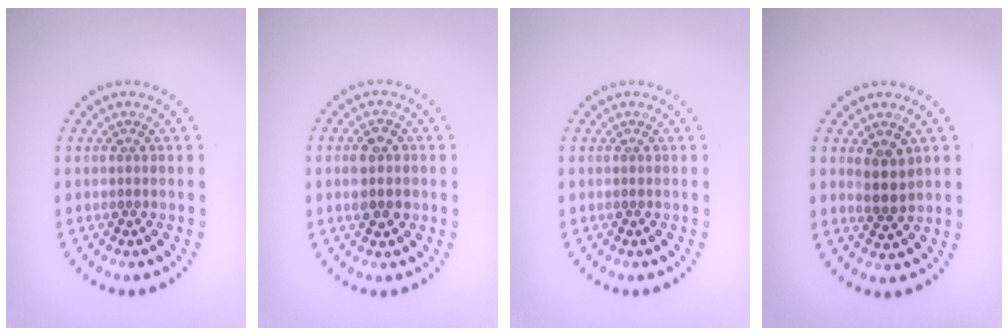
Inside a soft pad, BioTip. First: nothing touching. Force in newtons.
{"total": 2.8, "press": 2.8, "slide": 0.0}
{"total": 0.0}
{"total": 2.5, "press": 2.2, "slide": 1.0}